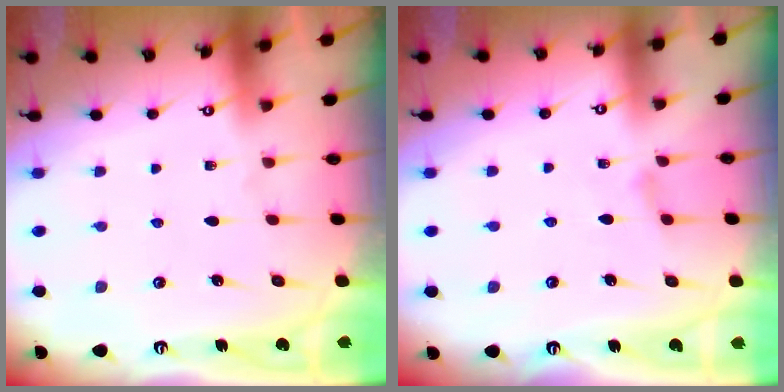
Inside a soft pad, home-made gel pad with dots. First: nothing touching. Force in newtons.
{"total": 2.1, "press": 2.1, "slide": 0.4}